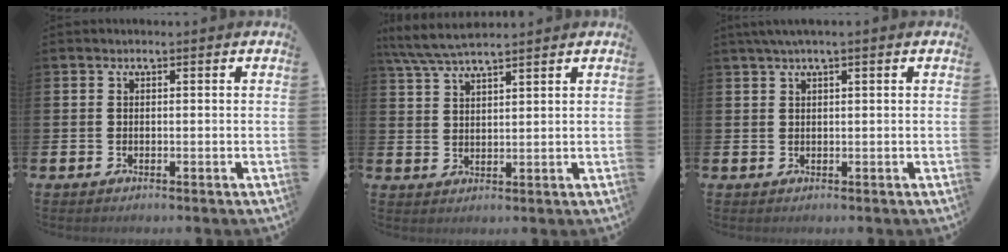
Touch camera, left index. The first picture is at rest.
{"total": 5.5, "force": [5.0, 0.6, 2.2], "torque": [-0.056, -0.016, 0.091]}
{"total": 1.9, "force": [1.3, -0.1, 1.4], "torque": [-0.036, 0.005, 0.025]}